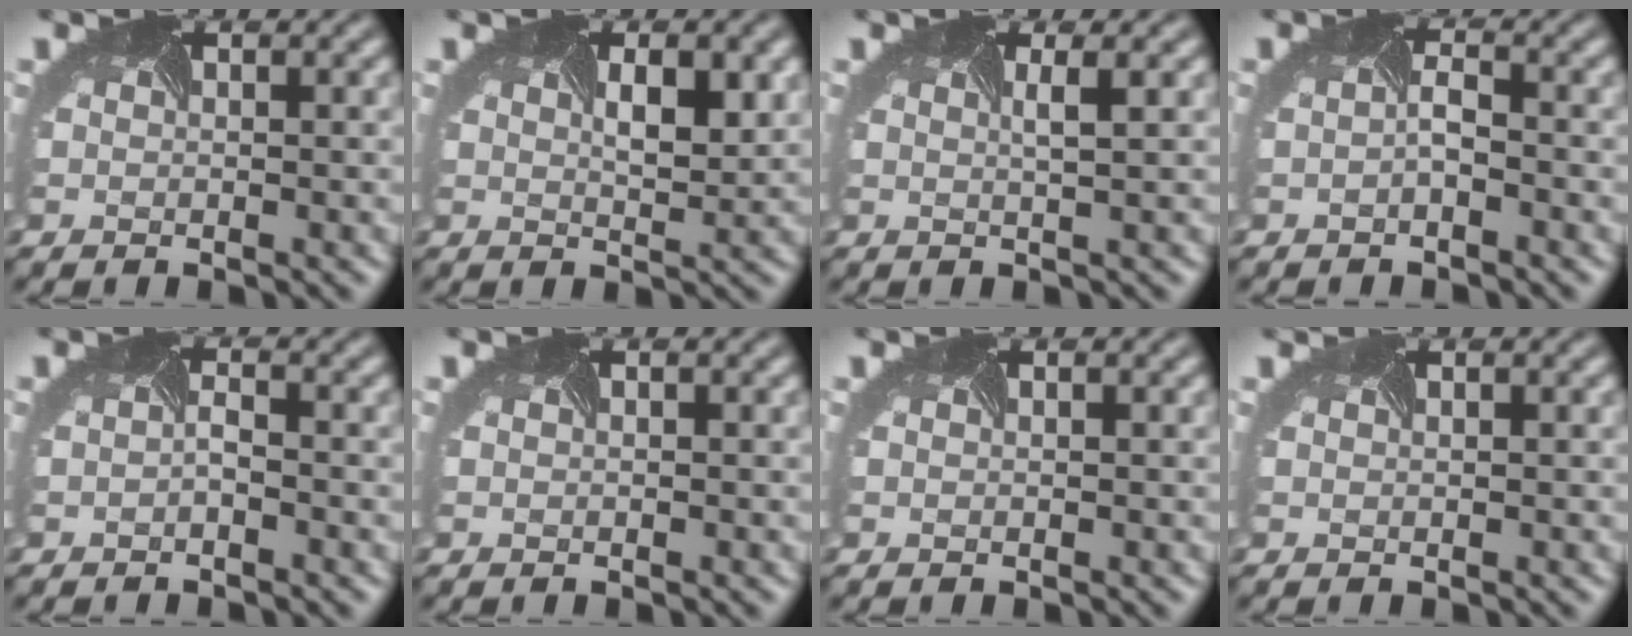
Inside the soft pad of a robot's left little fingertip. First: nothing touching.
{"total": 3.0, "force": [1.0, 1.0, 2.7], "torque": [-0.045, -0.003, 0.017]}
{"total": 1.4, "force": [0.4, 0.3, 1.3], "torque": [-0.009, 0.007, -0.007]}
{"total": 1.1, "force": [-0.7, 0.1, 0.8], "torque": [-0.021, -0.003, -0.015]}
{"total": 0.9, "force": [-0.8, 0.0, 0.4], "torque": [-0.014, -0.004, -0.016]}
{"total": 0.0}
{"total": 0.0}
{"total": 0.7, "force": [0.7, 0.0, 0.1], "torque": [-0.003, -0.005, 0.006]}